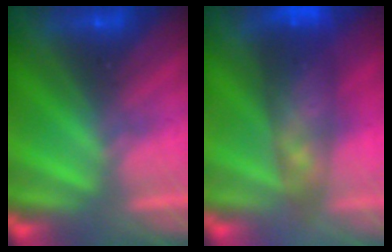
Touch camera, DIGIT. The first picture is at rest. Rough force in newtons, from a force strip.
{"total": 7.6}